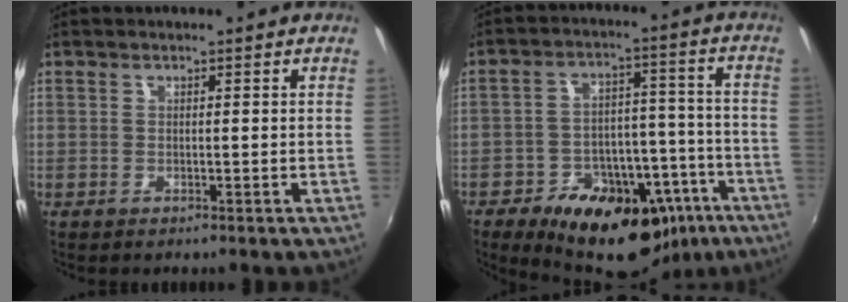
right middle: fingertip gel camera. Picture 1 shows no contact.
{"total": 22.8, "force": [-14.2, 12.9, 12.3], "torque": [-0.208, 0.023, -0.181]}